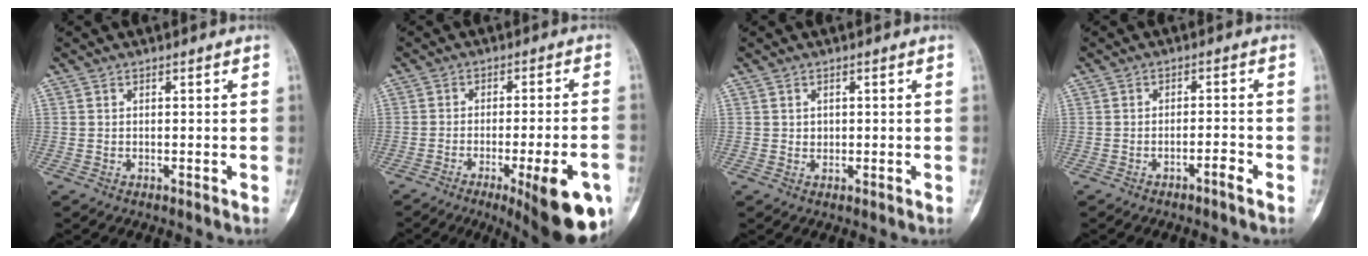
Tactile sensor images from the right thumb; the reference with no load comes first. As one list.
[{"total": 17.3, "force": [-8.0, 3.9, 14.9], "torque": [-0.146, 0.022, -0.102]}, {"total": 1.1, "force": [0.2, 1.0, 0.5], "torque": [-0.003, 0.001, 0.005]}, {"total": 2.2, "force": [-1.5, 0.3, 1.7], "torque": [-0.030, 0.019, -0.026]}]